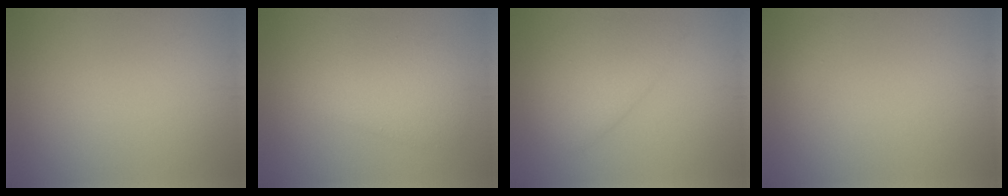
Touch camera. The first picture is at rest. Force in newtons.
{"total": 4.1, "press": 4.1, "slide": 0.2}
{"total": 3.6, "press": 3.6, "slide": 0.3}
{"total": 0.5, "press": 0.5, "slide": 0.0}